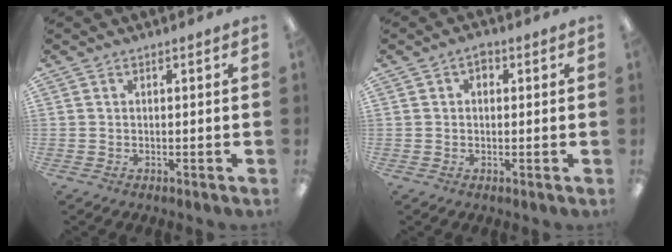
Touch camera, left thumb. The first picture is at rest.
{"total": 1.7, "force": [0.4, 1.3, 1.0], "torque": [-0.014, 0.000, 0.005]}